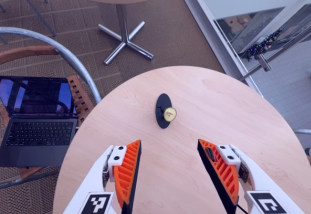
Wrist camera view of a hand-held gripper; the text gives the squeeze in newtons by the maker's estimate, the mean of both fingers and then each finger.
{"total": 0.0}